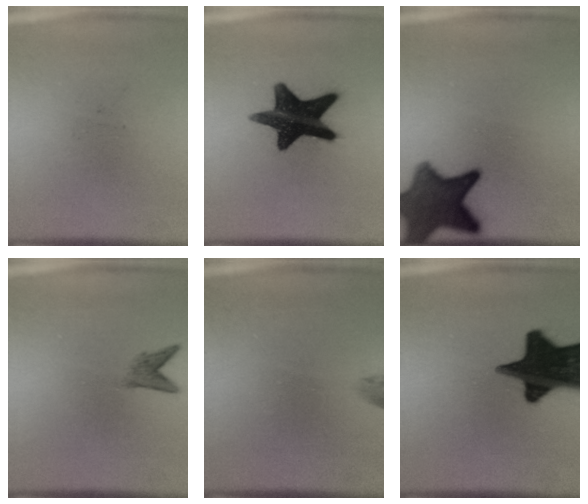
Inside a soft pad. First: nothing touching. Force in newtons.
{"total": 16.2}
{"total": 11.1}
{"total": 1.8}
{"total": 0.9}
{"total": 19.6}